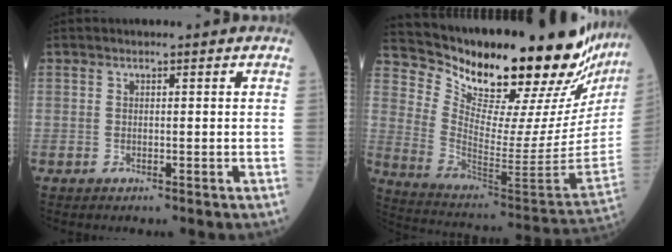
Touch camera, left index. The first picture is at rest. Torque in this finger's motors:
{"motor_torque": [1.12, -1.01, 0.59, 0.07]}